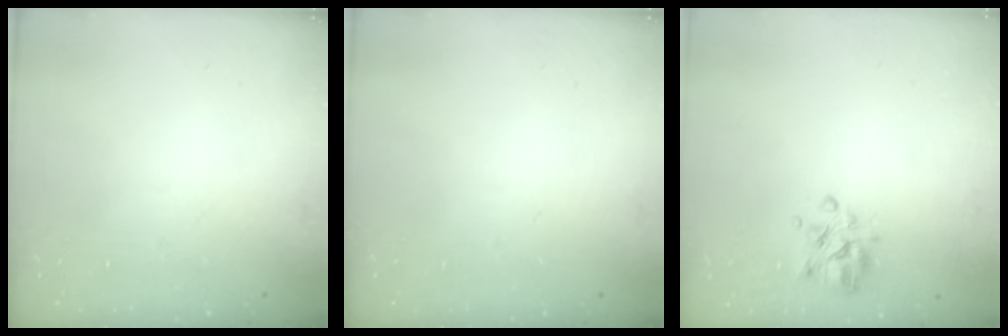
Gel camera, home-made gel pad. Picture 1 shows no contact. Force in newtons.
{"total": 0.0}
{"total": 5.1, "press": 4.8, "slide": 1.8}